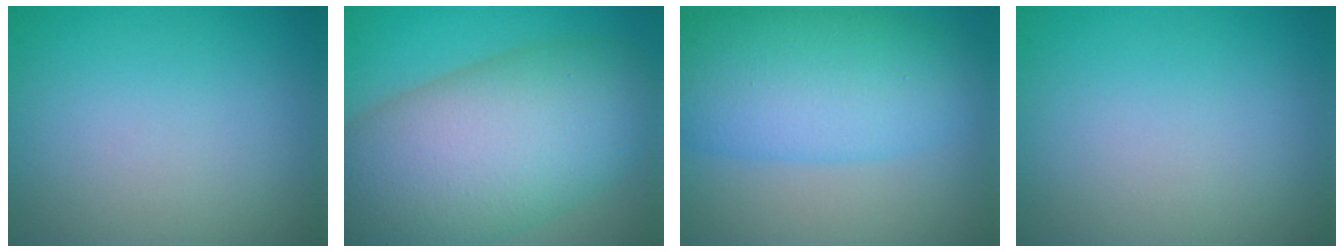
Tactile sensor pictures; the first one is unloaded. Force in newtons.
{"total": 12.7, "press": 12.7, "slide": 0.8}
{"total": 8.7, "press": 8.7, "slide": 0.2}
{"total": 0.0}